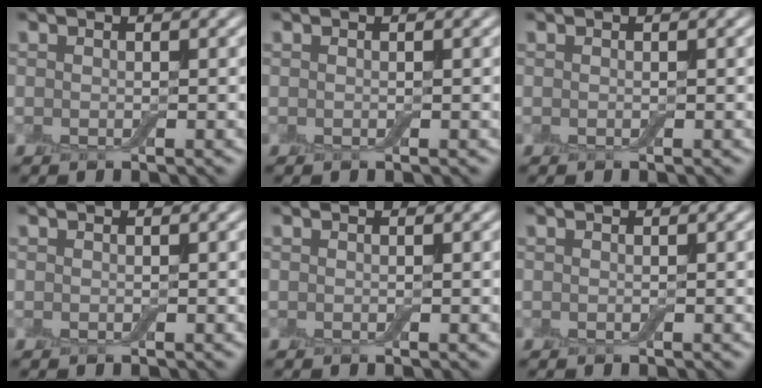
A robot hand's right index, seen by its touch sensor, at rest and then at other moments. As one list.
[{"total": 0.0}, {"total": 0.0}, {"total": 0.0}, {"total": 0.0}, {"total": 0.0}]